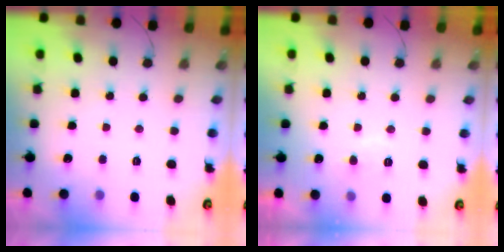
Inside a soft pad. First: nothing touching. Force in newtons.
{"total": 7.2, "press": 7.2, "slide": 0.6}